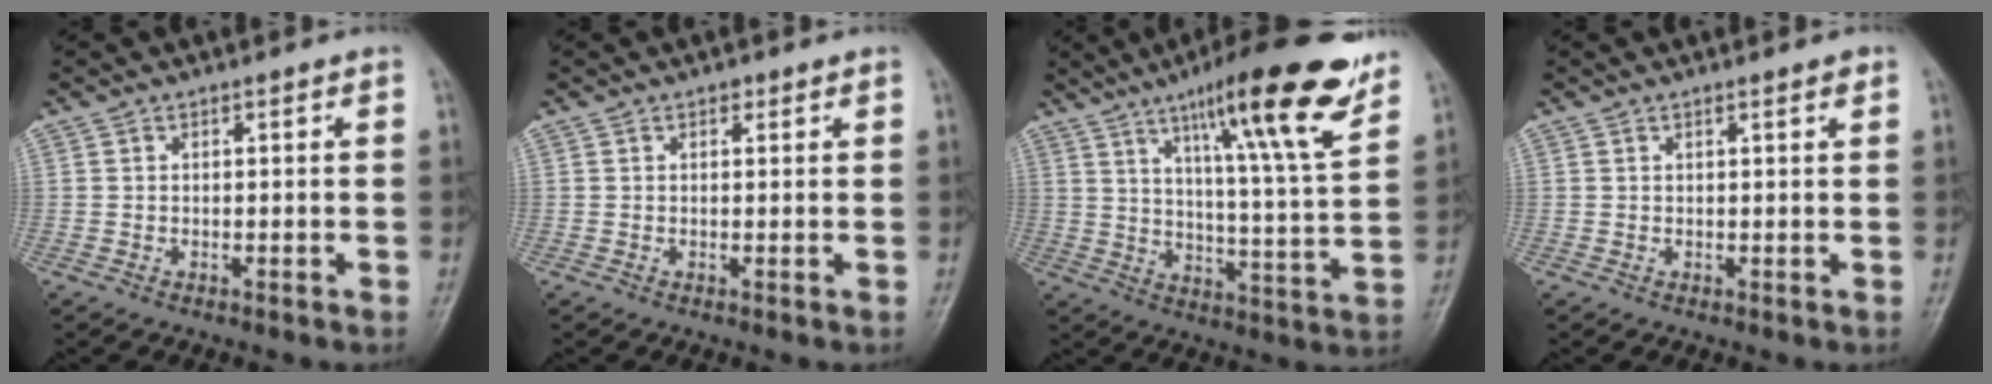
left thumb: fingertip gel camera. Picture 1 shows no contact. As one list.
[{"total": 0.9, "force": [0.6, 0.6, 0.4], "torque": [0.000, -0.003, 0.006]}, {"total": 20.2, "force": [12.5, 2.7, 15.6], "torque": [-0.209, -0.057, 0.188]}, {"total": 1.0, "force": [0.7, 0.1, 0.8], "torque": [-0.009, -0.003, 0.009]}]